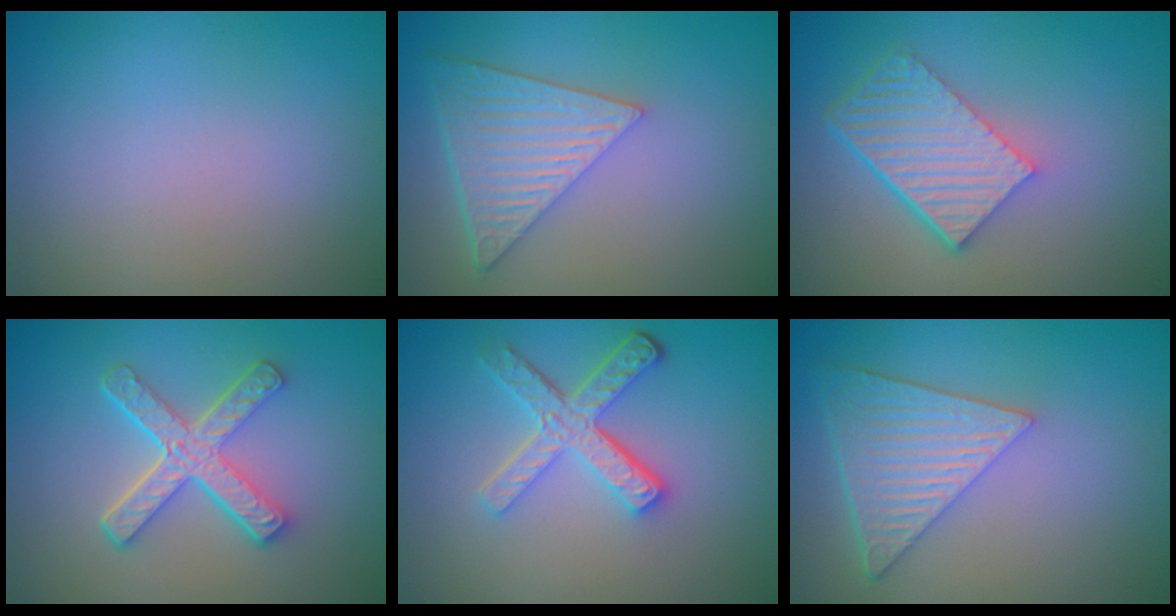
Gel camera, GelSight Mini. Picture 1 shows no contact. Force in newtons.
{"total": 6.3, "press": 4.5, "slide": 4.4}
{"total": 6.0, "press": 4.2, "slide": 4.2}
{"total": 5.1, "press": 3.7, "slide": 3.4}
{"total": 4.7, "press": 3.5, "slide": 3.2}
{"total": 6.2, "press": 4.5, "slide": 4.3}